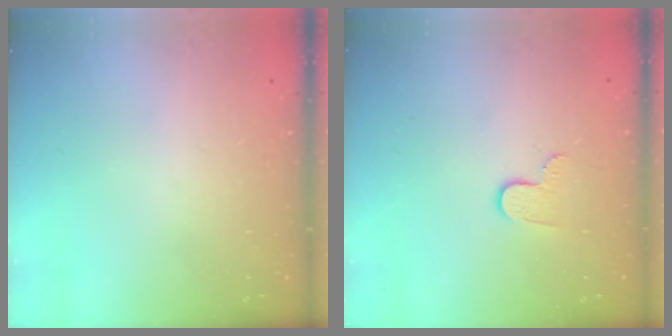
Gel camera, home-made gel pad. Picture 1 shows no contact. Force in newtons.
{"total": 4.6, "press": 4.6, "slide": 0.5}